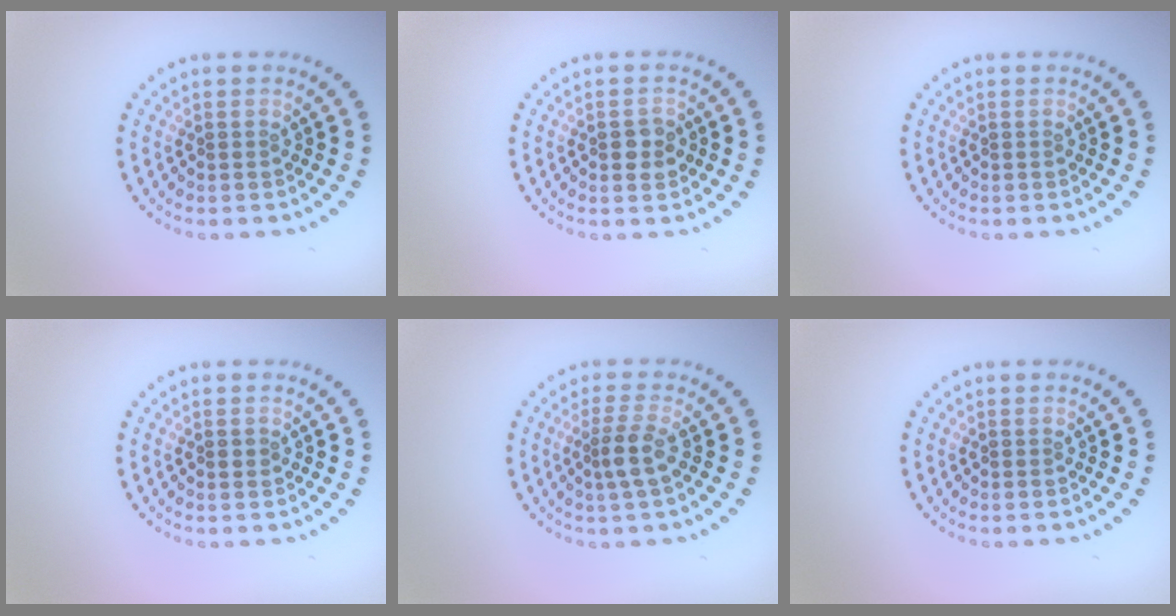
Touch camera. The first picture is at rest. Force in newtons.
{"total": 1.8, "press": 1.8, "slide": 0.1}
{"total": 0.0}
{"total": 0.8, "press": 0.8, "slide": 0.1}
{"total": 2.5, "press": 1.9, "slide": 1.5}
{"total": 0.0}